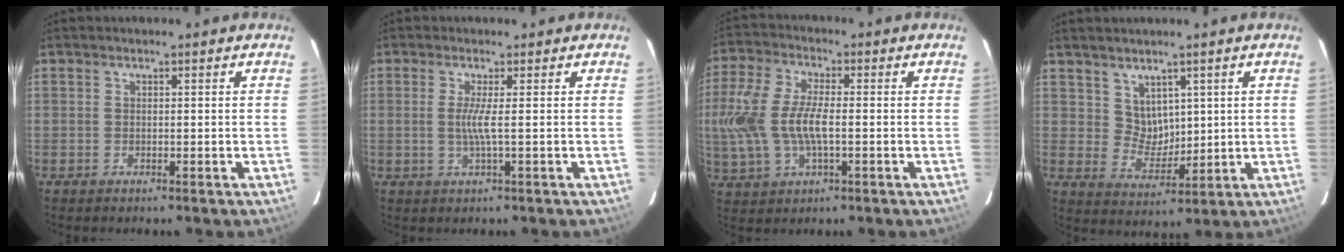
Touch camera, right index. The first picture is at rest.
{"total": 2.6, "force": [0.1, -0.8, 2.4], "torque": [-0.044, -0.007, 0.001]}
{"total": 13.0, "force": [-0.8, 6.0, 11.5], "torque": [-0.255, 0.005, -0.013]}
{"total": 5.2, "force": [3.0, 4.0, 1.6], "torque": [-0.020, 0.004, 0.068]}